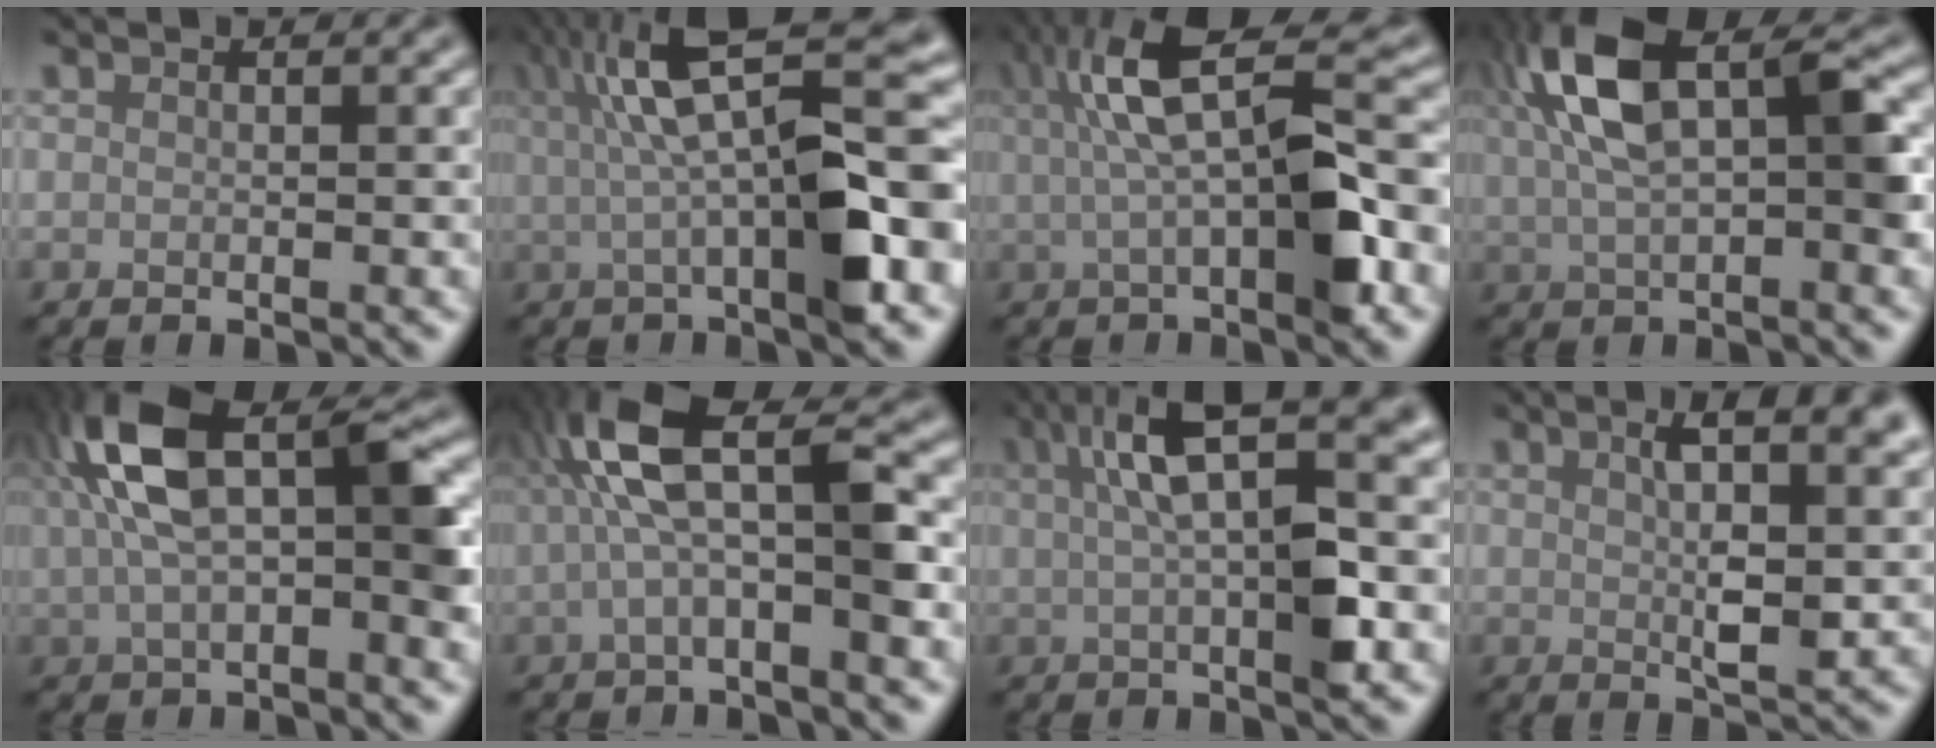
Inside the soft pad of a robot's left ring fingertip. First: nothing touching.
{"total": 10.9, "force": [1.7, 3.1, 10.3], "torque": [-0.165, 0.016, 0.029]}
{"total": 8.7, "force": [1.0, 2.5, 8.3], "torque": [-0.143, 0.012, 0.016]}
{"total": 9.4, "force": [2.5, 4.3, 8.1], "torque": [-0.161, 0.017, 0.036]}
{"total": 9.5, "force": [1.6, 4.0, 8.4], "torque": [-0.163, 0.021, 0.020]}
{"total": 7.4, "force": [0.0, 2.1, 7.1], "torque": [-0.144, 0.030, -0.011]}
{"total": 8.6, "force": [2.1, 2.1, 8.1], "torque": [-0.138, 0.015, 0.035]}
{"total": 8.8, "force": [2.8, 3.3, 7.6], "torque": [-0.105, 0.000, 0.042]}